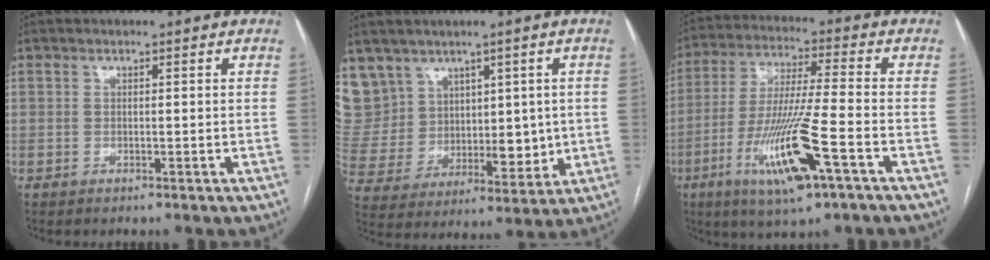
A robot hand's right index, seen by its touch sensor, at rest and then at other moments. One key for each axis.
{"total": 14.4, "fx": 7.9, "fy": 11.3, "fz": 4.0, "tx": -0.097, "ty": 0.062, "tz": 0.188}
{"total": 15.1, "fx": -6.4, "fy": 0.7, "fz": 13.6, "tx": -0.278, "ty": -0.025, "tz": -0.110}